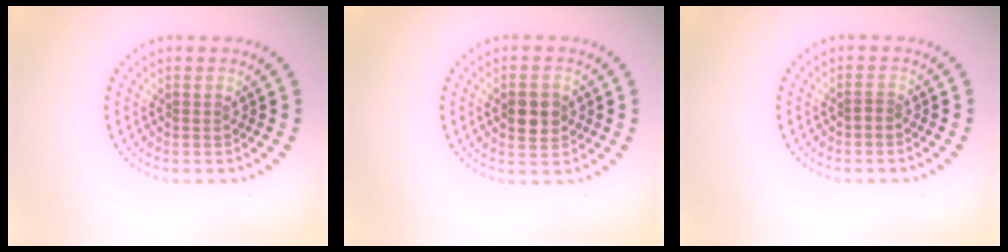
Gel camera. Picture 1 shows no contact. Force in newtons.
{"total": 2.9, "press": 2.9, "slide": 0.1}
{"total": 0.6, "press": 0.3, "slide": 0.5}